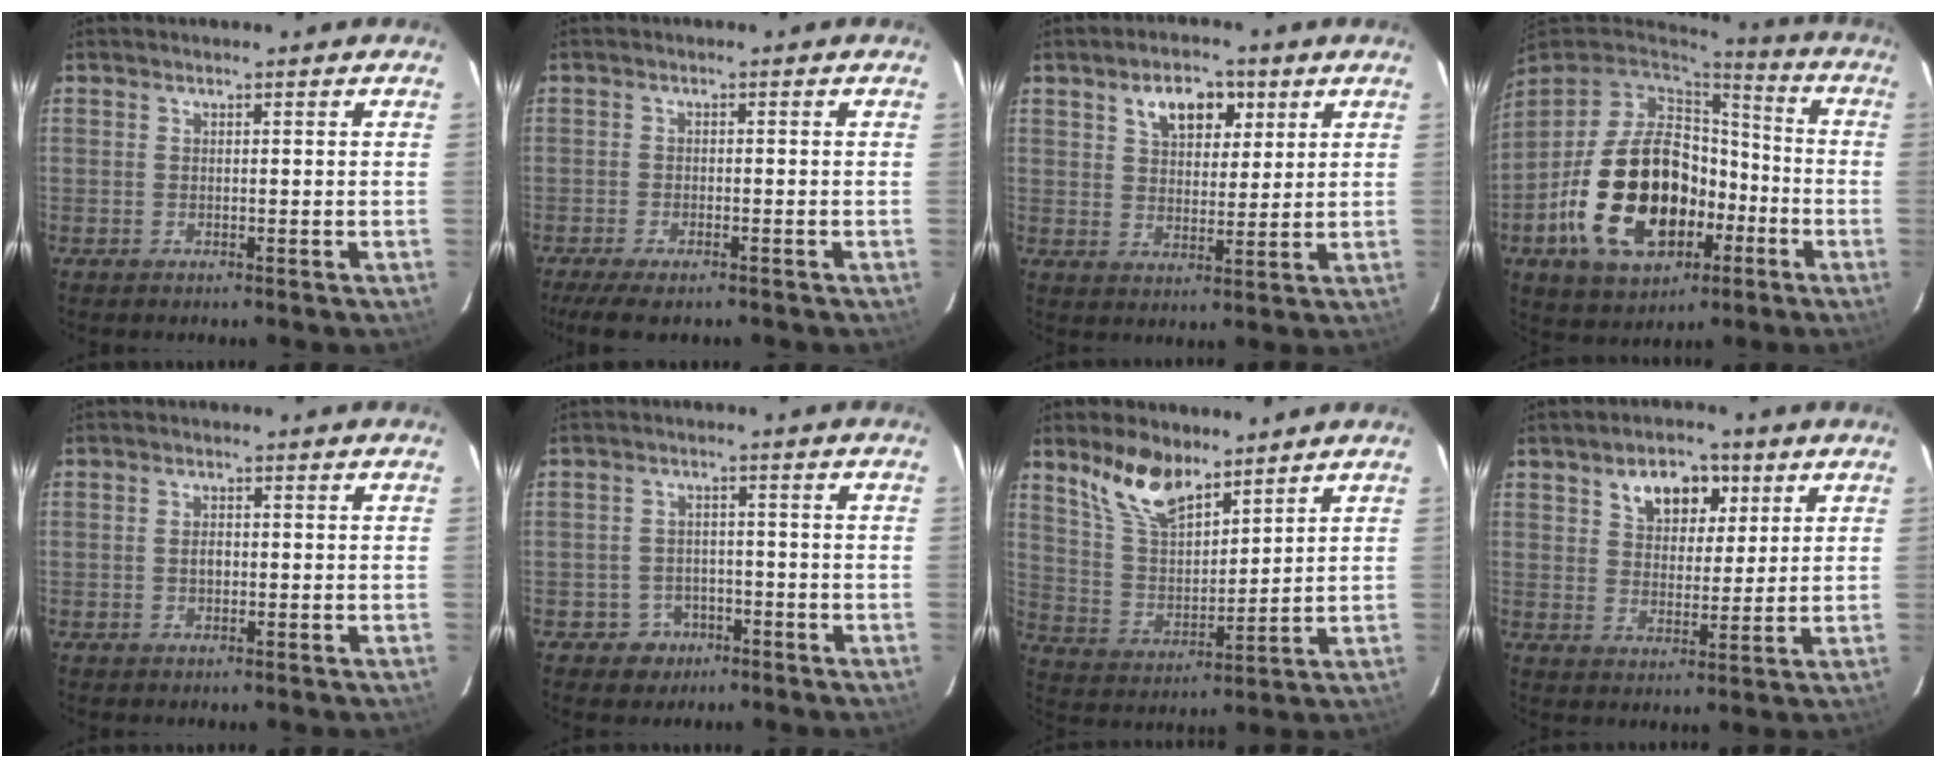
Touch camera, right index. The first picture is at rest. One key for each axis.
{"total": 7.3, "fx": -5.6, "fy": 2.1, "fz": 4.1, "tx": -0.098, "ty": -0.027, "tz": -0.097}
{"total": 8.3, "fx": 4.2, "fy": 4.9, "fz": 5.2, "tx": -0.087, "ty": 0.018, "tz": 0.070}
{"total": 23.6, "fx": -7.2, "fy": 14.7, "fz": 17.0, "tx": -0.353, "ty": 0.011, "tz": -0.097}
{"total": 1.9, "fx": -0.2, "fy": 1.3, "fz": 1.4, "tx": -0.026, "ty": 0.004, "tz": -0.004}
{"total": 5.2, "fx": -2.9, "fy": 4.4, "fz": 0.6, "tx": -0.026, "ty": 0.018, "tz": -0.035}
{"total": 11.6, "fx": 8.5, "fy": 4.8, "fz": 6.3, "tx": -0.119, "ty": 0.009, "tz": 0.171}
{"total": 8.8, "fx": 4.5, "fy": 5.6, "fz": 5.1, "tx": -0.087, "ty": 0.019, "tz": 0.076}